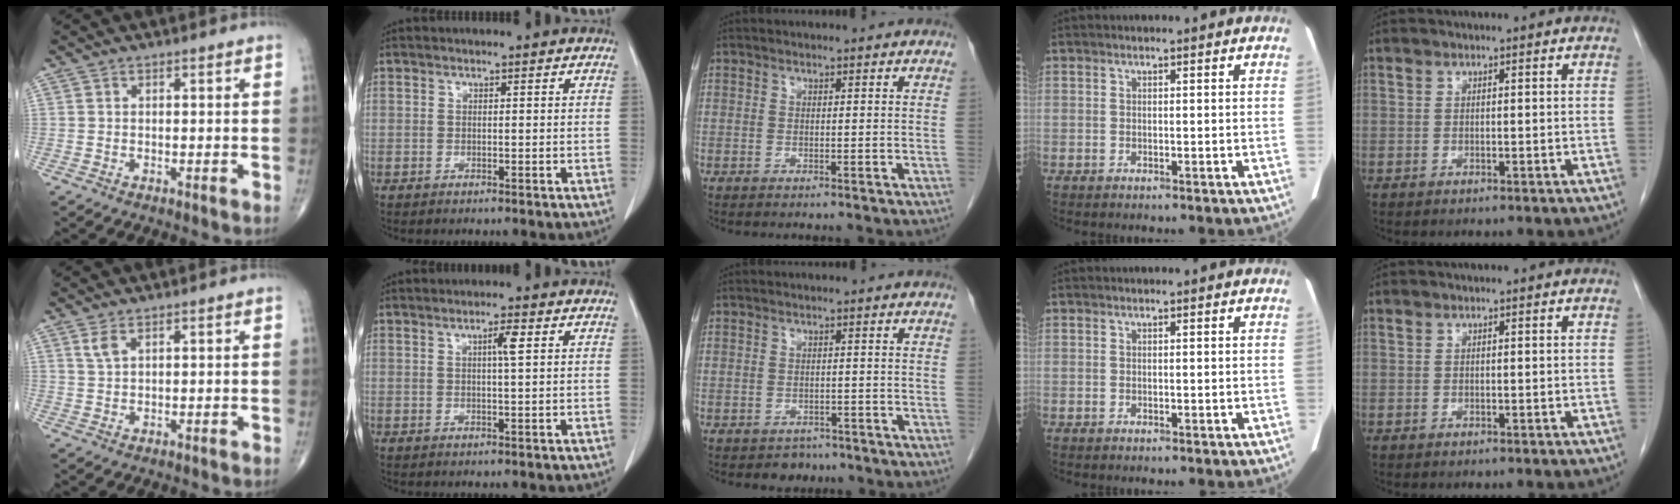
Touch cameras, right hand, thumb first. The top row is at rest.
{"thumb": {"total": 2.1, "force": [1.2, 0.8, 1.4], "torque": [-0.032, 0.002, 0.031]}, "index": {"total": 2.4, "force": [0.7, 0.0, 2.2], "torque": [-0.041, 0.001, 0.012]}, "middle": {"total": 2.2, "force": [-1.6, 1.4, 0.1], "torque": [-0.010, 0.004, -0.023]}}